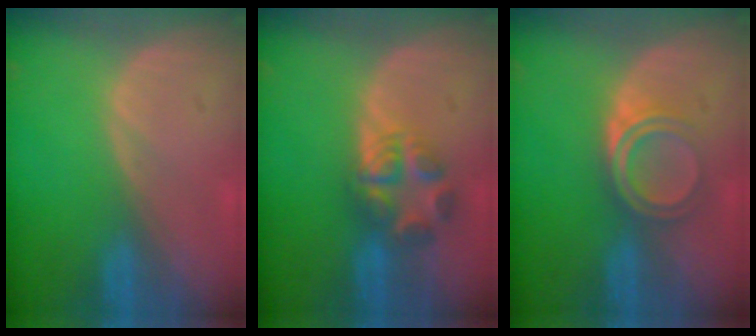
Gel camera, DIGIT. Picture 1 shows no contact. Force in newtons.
{"total": 5.6, "press": 5.5, "slide": 1.0}
{"total": 5.1, "press": 4.3, "slide": 2.6}